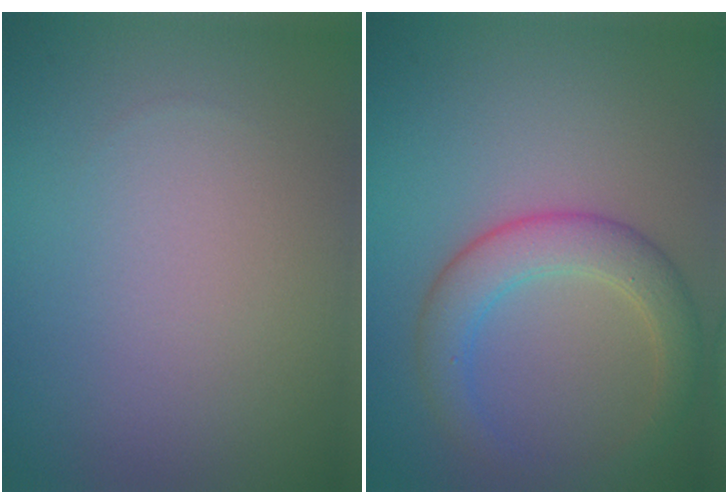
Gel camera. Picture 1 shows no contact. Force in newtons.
{"total": 4.2, "press": 4.2, "slide": 0.1}